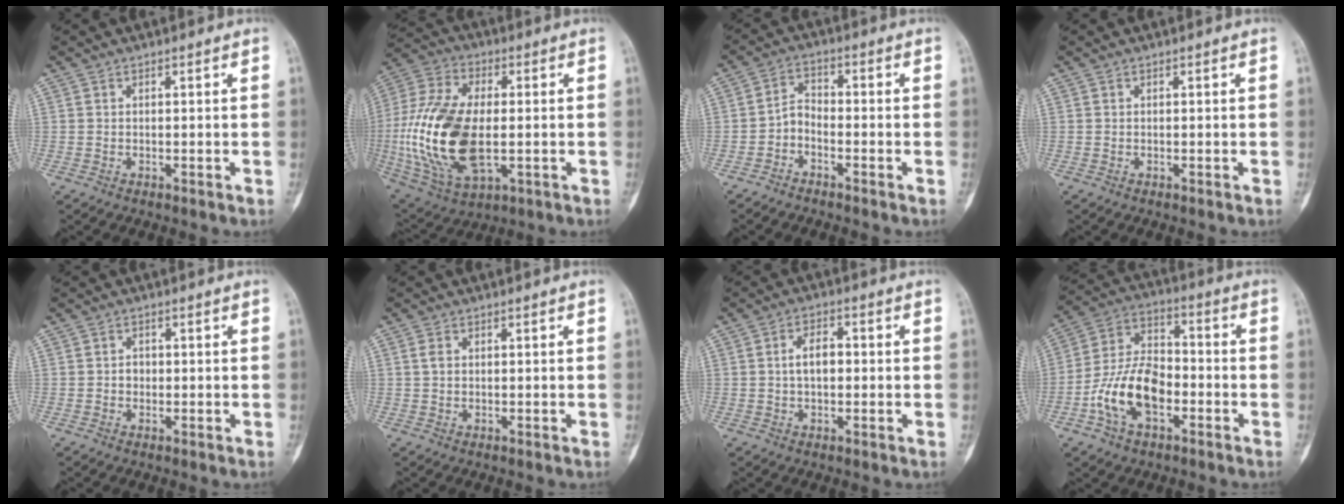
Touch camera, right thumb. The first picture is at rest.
{"total": 22.1, "force": [-1.9, 11.7, 18.7], "torque": [-0.403, -0.004, -0.022]}
{"total": 3.6, "force": [-2.1, 2.0, 2.1], "torque": [-0.029, 0.026, -0.049]}
{"total": 0.0}
{"total": 1.6, "force": [-0.1, 1.4, 0.7], "torque": [-0.003, 0.005, -0.004]}
{"total": 1.6, "force": [0.4, 1.1, 1.1], "torque": [-0.023, 0.002, 0.009]}
{"total": 5.0, "force": [0.2, 2.8, 4.1], "torque": [-0.066, 0.013, -0.002]}
{"total": 14.1, "force": [-4.5, 8.3, 10.4], "torque": [-0.187, 0.038, -0.087]}